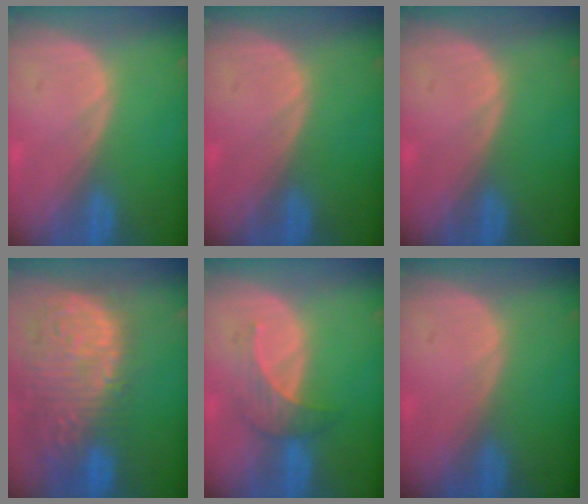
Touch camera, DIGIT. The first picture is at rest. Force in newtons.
{"total": 0.0}
{"total": 0.0}
{"total": 15.1, "press": 12.5, "slide": 8.5}
{"total": 4.0, "press": 4.0, "slide": 0.5}
{"total": 0.0}